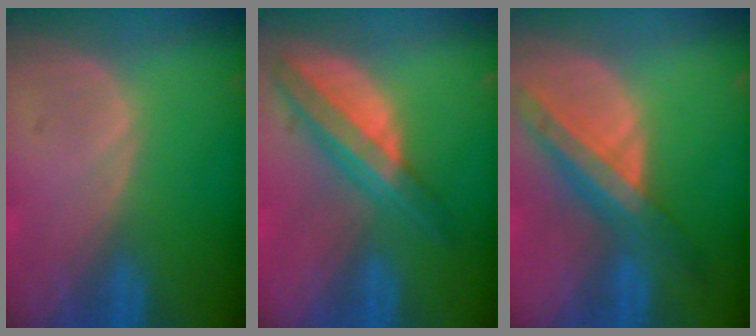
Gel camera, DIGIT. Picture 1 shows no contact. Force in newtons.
{"total": 7.6, "press": 6.4, "slide": 4.1}
{"total": 8.5, "press": 7.5, "slide": 3.9}